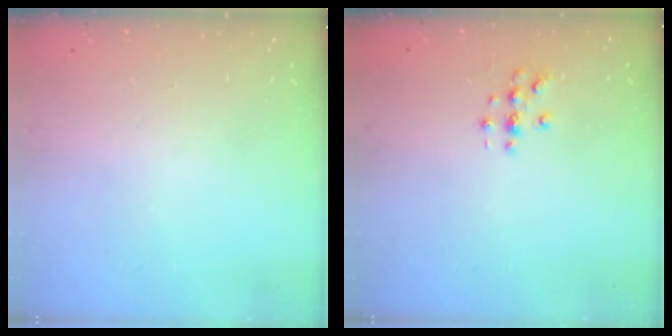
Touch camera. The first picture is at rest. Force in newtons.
{"total": 3.0, "press": 3.0, "slide": 0.3}